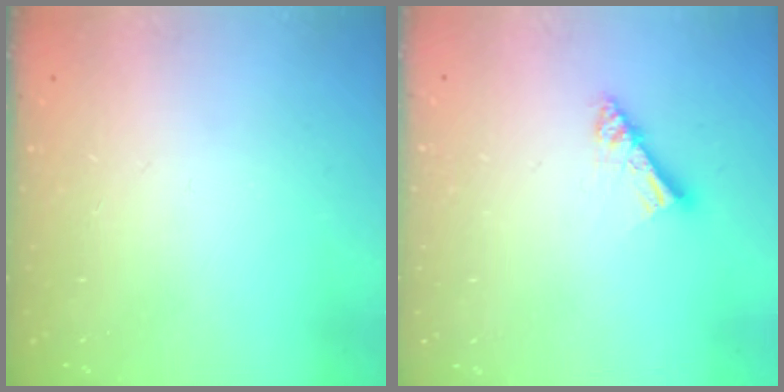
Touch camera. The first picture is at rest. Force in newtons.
{"total": 7.2, "press": 7.2, "slide": 0.5}